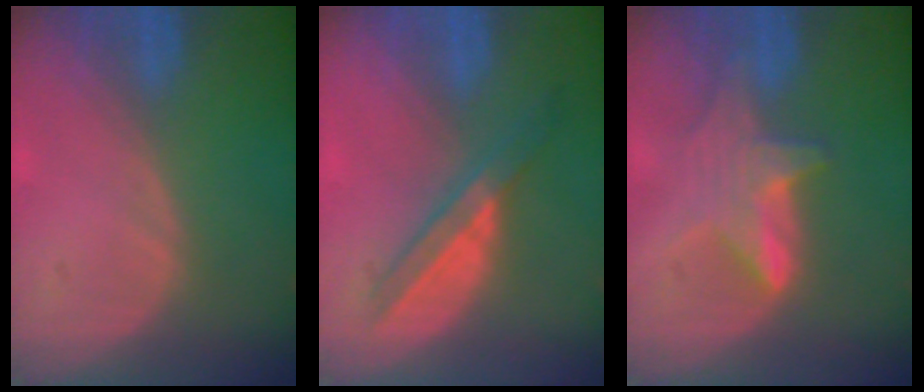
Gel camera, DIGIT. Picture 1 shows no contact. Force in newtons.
{"total": 5.9, "press": 5.4, "slide": 2.6}
{"total": 6.1, "press": 6.0, "slide": 0.5}